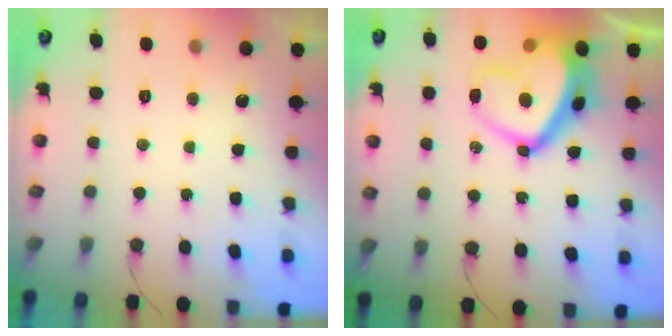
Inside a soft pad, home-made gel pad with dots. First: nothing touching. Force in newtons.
{"total": 16.1, "press": 16.0, "slide": 1.7}